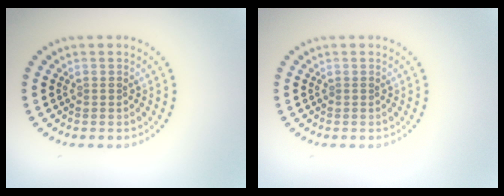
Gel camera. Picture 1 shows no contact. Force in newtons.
{"total": 0.0}